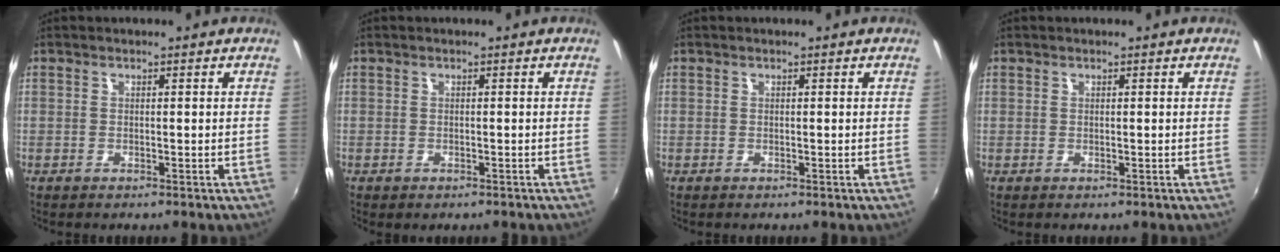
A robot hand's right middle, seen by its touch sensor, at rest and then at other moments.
{"total": 0.6, "force": [-0.5, 0.2, 0.3], "torque": [-0.007, -0.002, -0.006]}
{"total": 0.0}
{"total": 0.0}